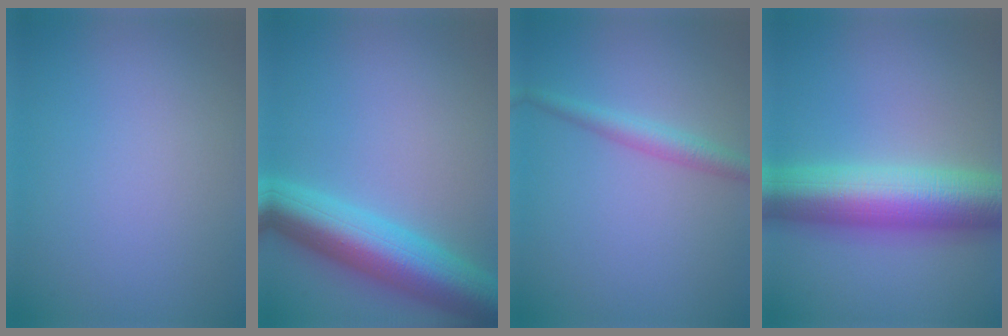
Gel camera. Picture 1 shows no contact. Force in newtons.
{"total": 9.0, "press": 9.0, "slide": 0.2}
{"total": 2.3, "press": 2.3, "slide": 0.0}
{"total": 10.7, "press": 10.7, "slide": 0.1}